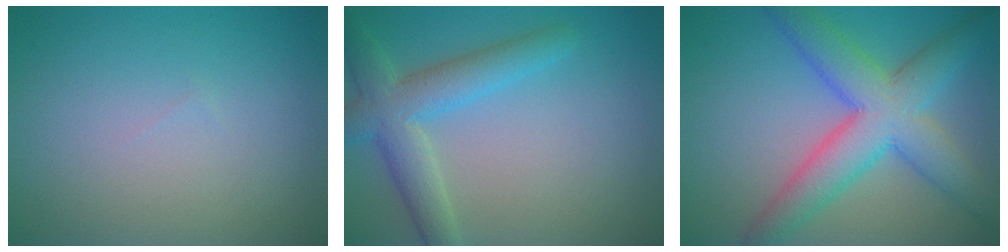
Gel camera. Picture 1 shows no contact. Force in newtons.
{"total": 5.0, "press": 5.0, "slide": 0.2}
{"total": 7.7, "press": 7.7, "slide": 0.1}